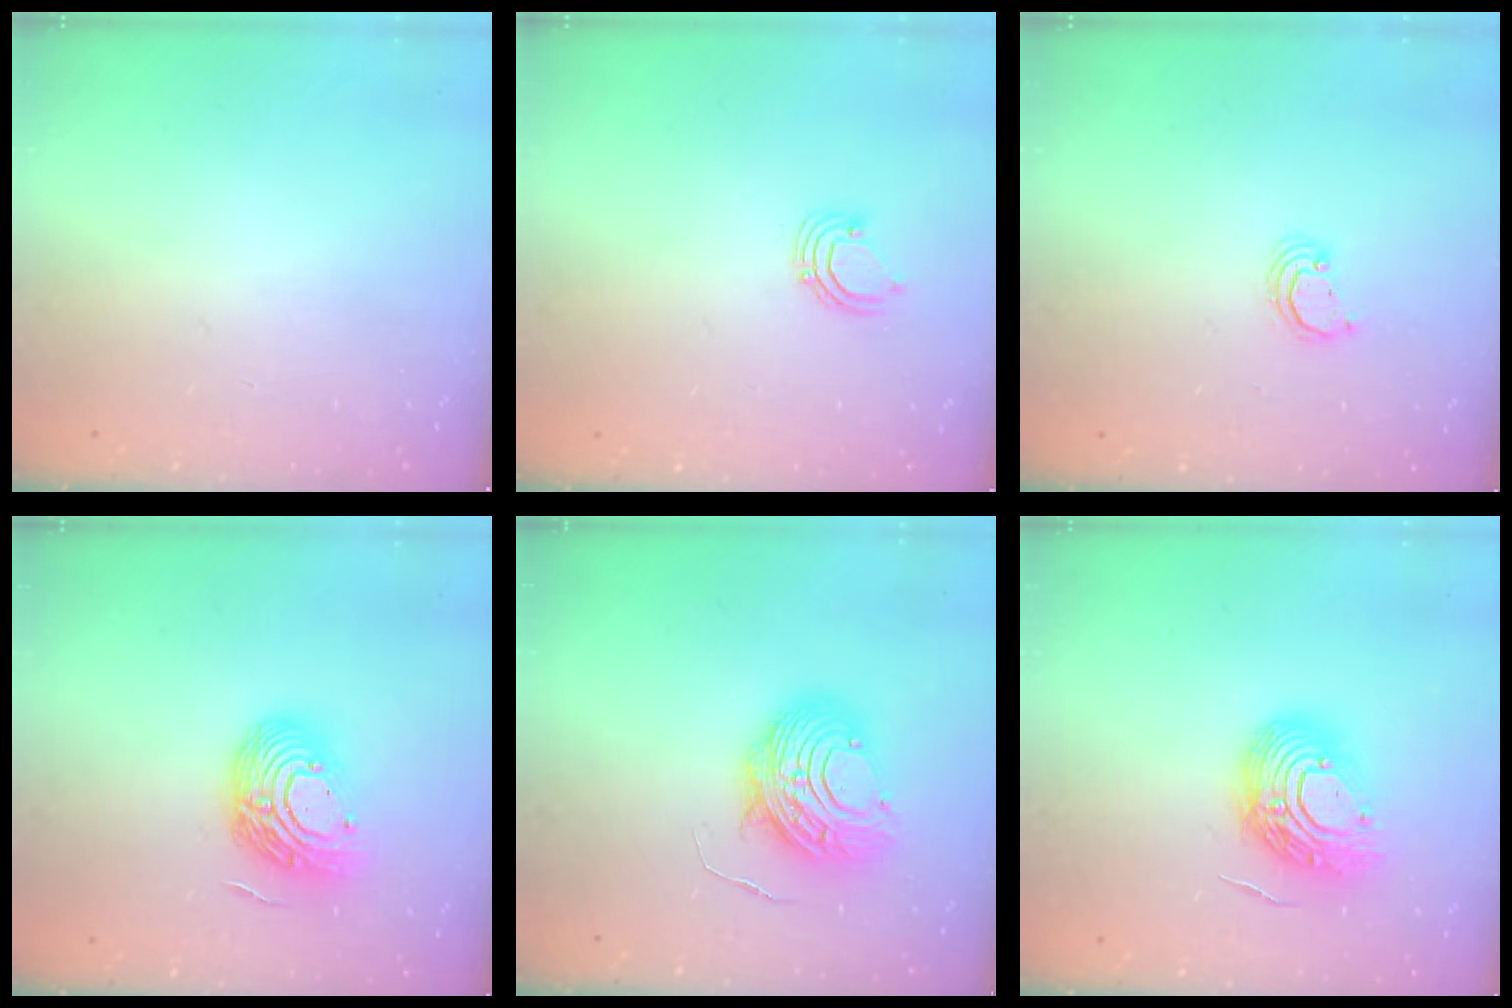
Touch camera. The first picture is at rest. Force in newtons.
{"total": 3.5, "press": 3.5, "slide": 0.2}
{"total": 2.7, "press": 2.7, "slide": 0.1}
{"total": 16.1, "press": 16.0, "slide": 1.8}
{"total": 11.3, "press": 11.3, "slide": 1.2}
{"total": 14.4, "press": 14.2, "slide": 2.0}